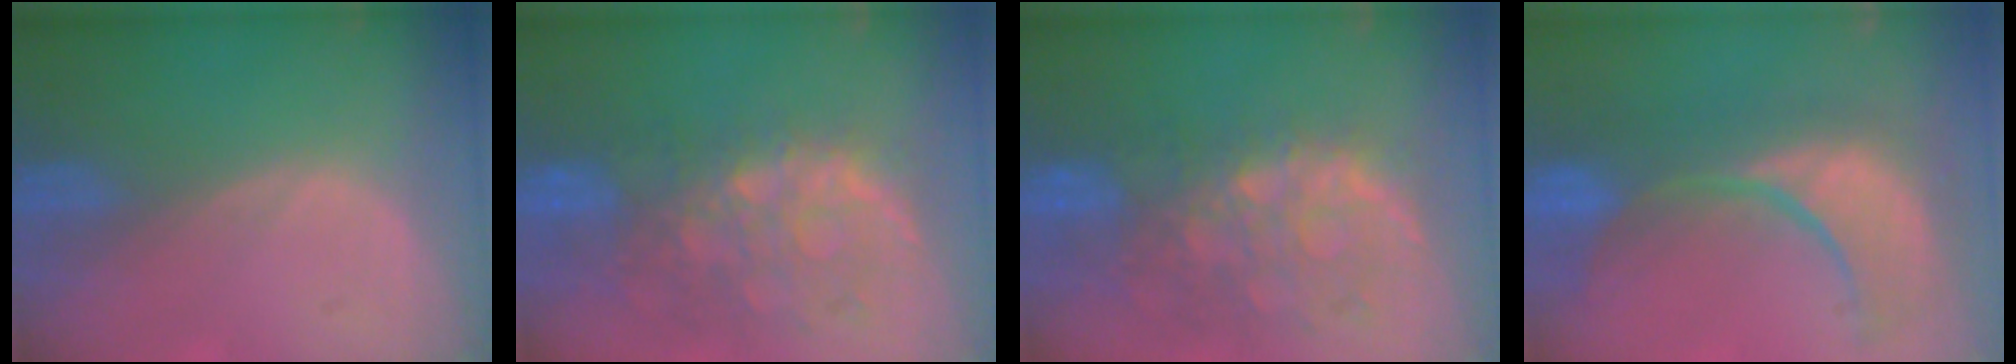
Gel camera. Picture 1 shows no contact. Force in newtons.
{"total": 11.2, "press": 9.7, "slide": 5.5}
{"total": 11.2, "press": 9.7, "slide": 5.5}
{"total": 12.3, "press": 11.1, "slide": 5.3}